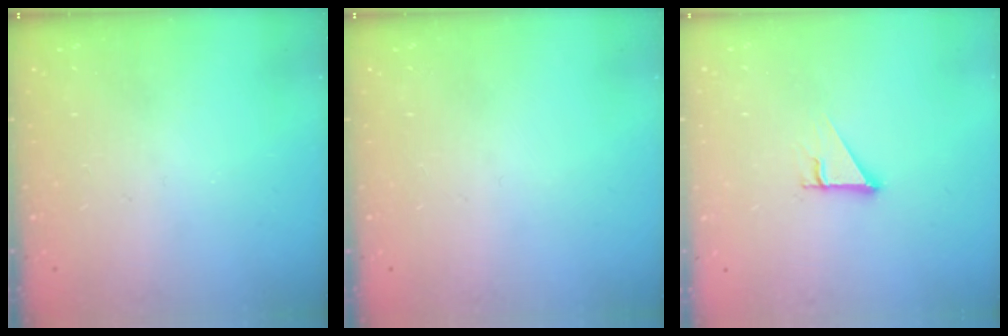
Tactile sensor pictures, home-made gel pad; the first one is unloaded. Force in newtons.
{"total": 0.0}
{"total": 2.5, "press": 2.5, "slide": 0.2}